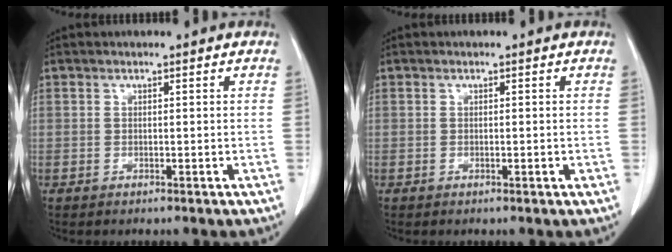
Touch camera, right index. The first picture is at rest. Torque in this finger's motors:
{"motor_torque": [-0.03, 0.04, 0.00, 0.00]}